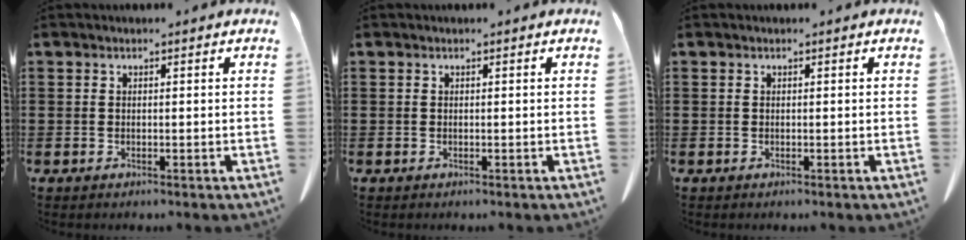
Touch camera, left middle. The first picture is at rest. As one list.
[{"total": 0.0}, {"total": 0.0}]